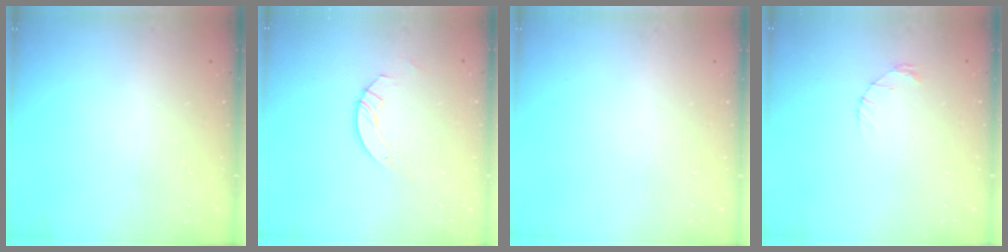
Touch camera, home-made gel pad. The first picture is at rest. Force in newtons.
{"total": 3.7, "press": 3.7, "slide": 0.3}
{"total": 0.0}
{"total": 1.2, "press": 1.1, "slide": 0.2}